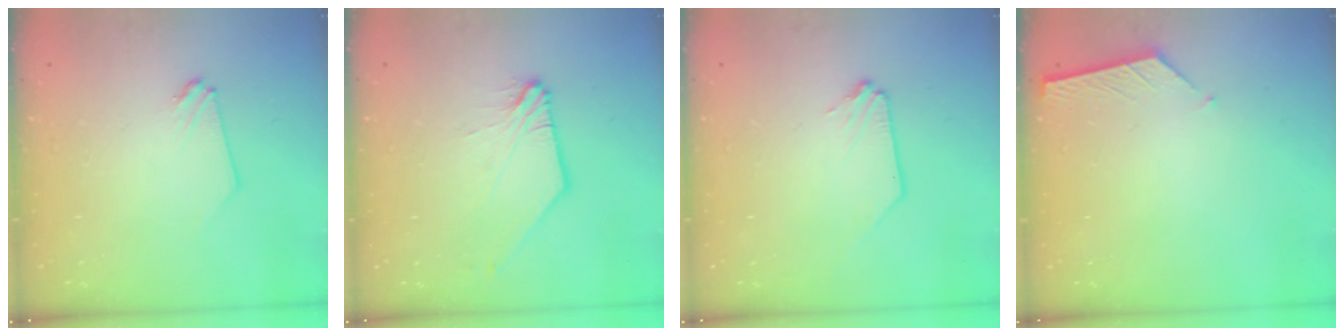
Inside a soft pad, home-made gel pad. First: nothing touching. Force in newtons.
{"total": 2.4, "press": 2.4, "slide": 0.5}
{"total": 0.0}
{"total": 5.3, "press": 5.2, "slide": 0.8}